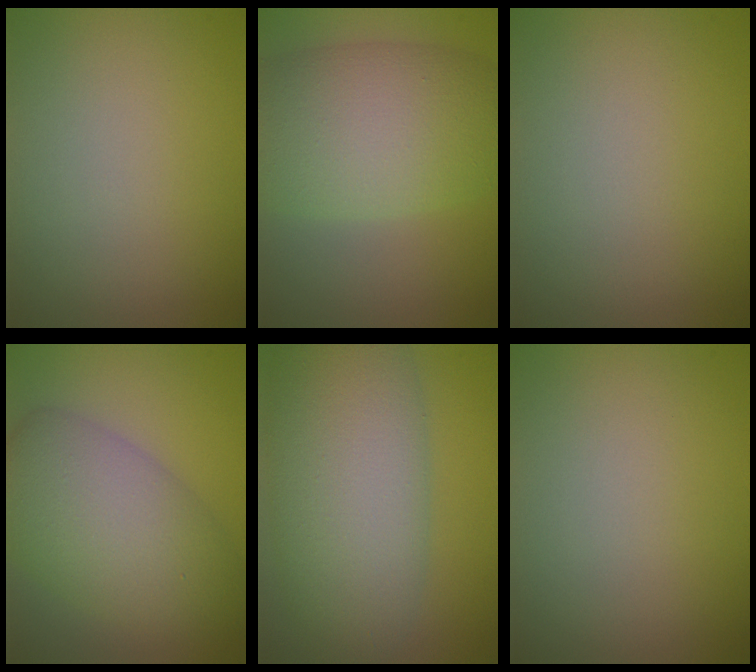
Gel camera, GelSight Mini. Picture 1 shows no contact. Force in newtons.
{"total": 9.0, "press": 9.0, "slide": 0.4}
{"total": 0.0}
{"total": 7.8, "press": 7.8, "slide": 0.2}
{"total": 10.0, "press": 10.0, "slide": 0.6}
{"total": 0.0}